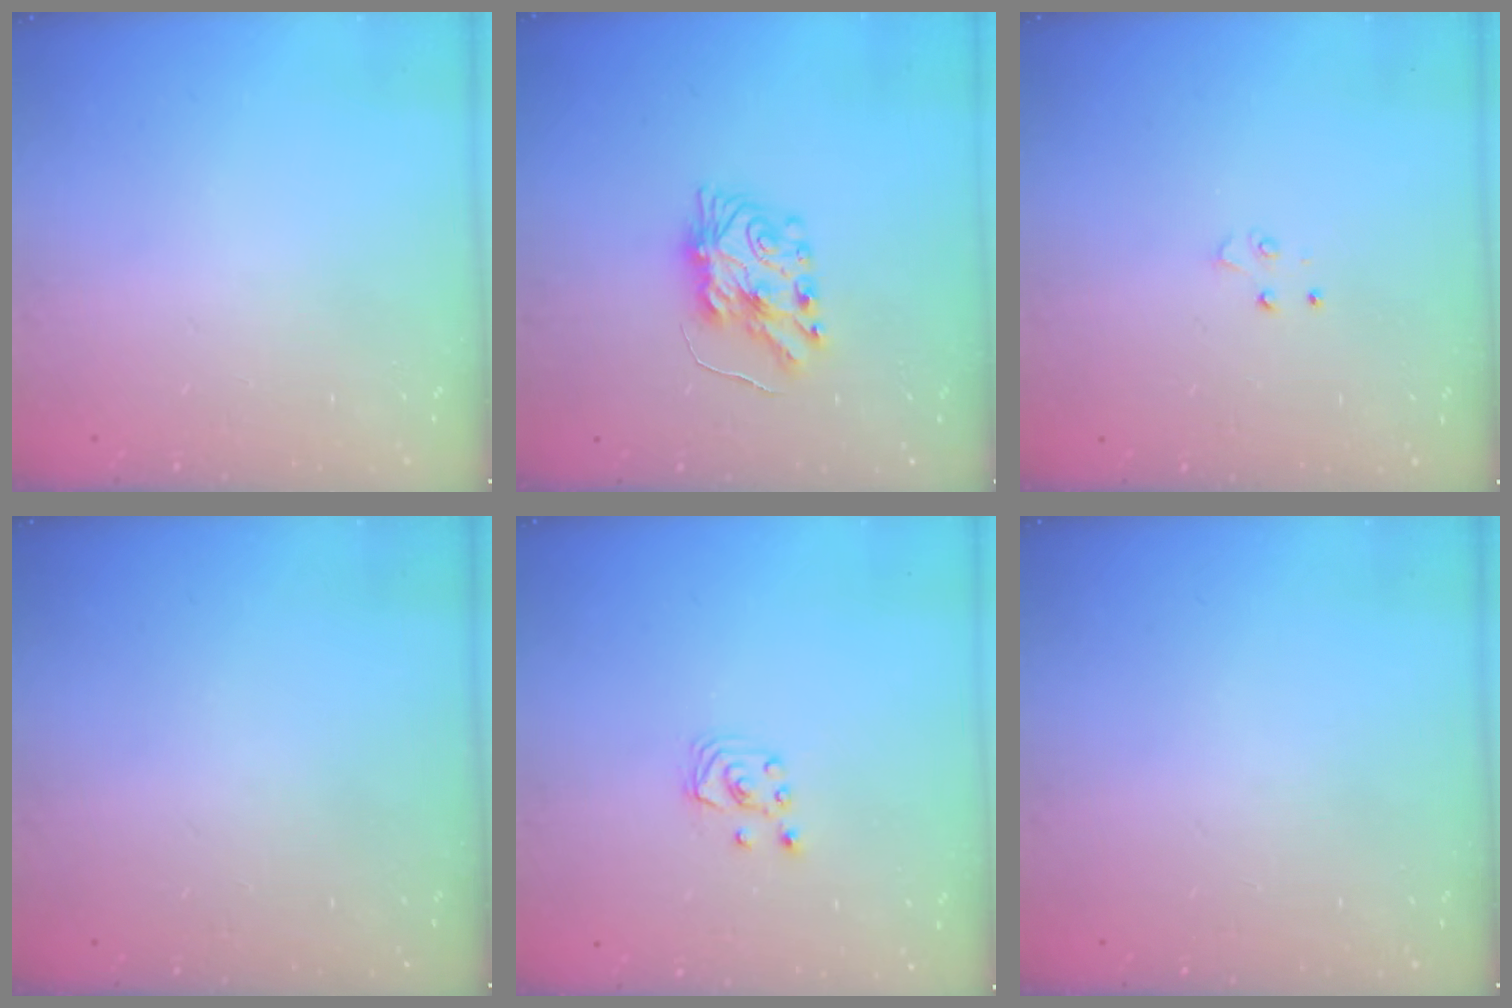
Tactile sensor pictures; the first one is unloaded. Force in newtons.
{"total": 8.1, "press": 8.1, "slide": 0.6}
{"total": 3.5, "press": 3.5, "slide": 0.3}
{"total": 0.0}
{"total": 2.7, "press": 2.7, "slide": 0.3}
{"total": 0.0}